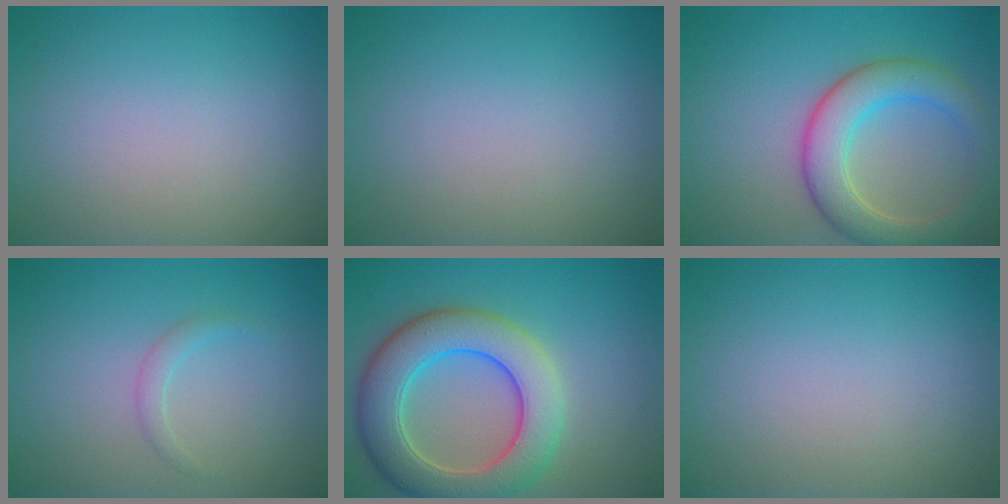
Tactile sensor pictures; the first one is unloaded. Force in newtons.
{"total": 0.0}
{"total": 5.8, "press": 5.7, "slide": 0.3}
{"total": 1.1, "press": 1.1, "slide": 0.2}
{"total": 8.5, "press": 8.4, "slide": 0.5}
{"total": 0.0}